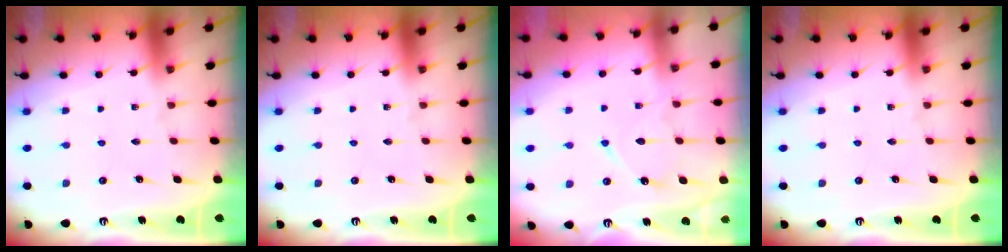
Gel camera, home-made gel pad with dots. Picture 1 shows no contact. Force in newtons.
{"total": 0.0}
{"total": 9.5, "press": 9.4, "slide": 0.9}
{"total": 0.0}